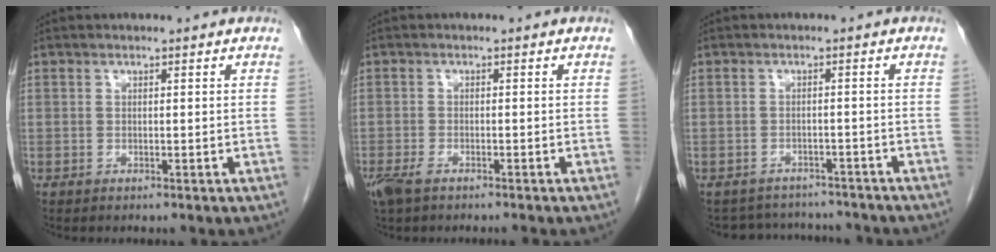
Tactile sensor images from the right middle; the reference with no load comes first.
{"total": 3.9, "force": [-2.9, 1.1, 2.4], "torque": [-0.050, -0.010, -0.049]}
{"total": 7.7, "force": [-7.3, 2.3, 0.5], "torque": [-0.005, 0.018, -0.089]}